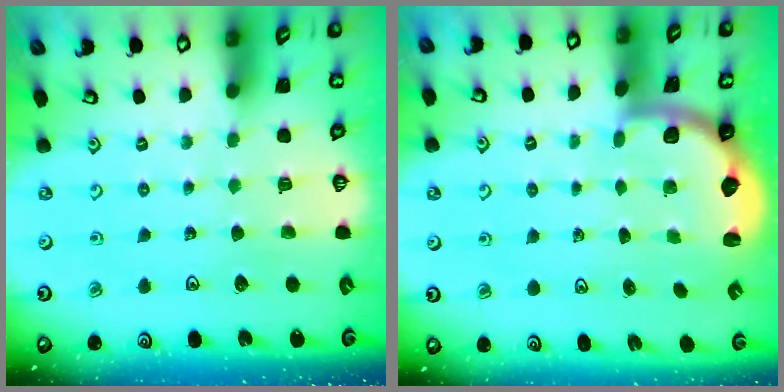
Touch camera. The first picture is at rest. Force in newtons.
{"total": 2.2, "press": 2.1, "slide": 0.7}